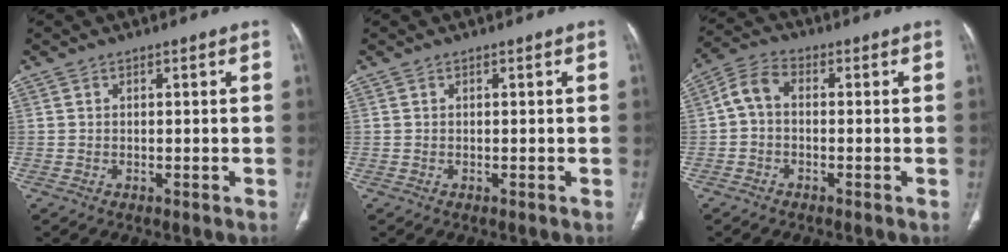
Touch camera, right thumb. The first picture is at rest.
{"total": 0.0}
{"total": 5.0, "force": [-0.3, 3.2, 3.8], "torque": [-0.071, 0.019, -0.018]}